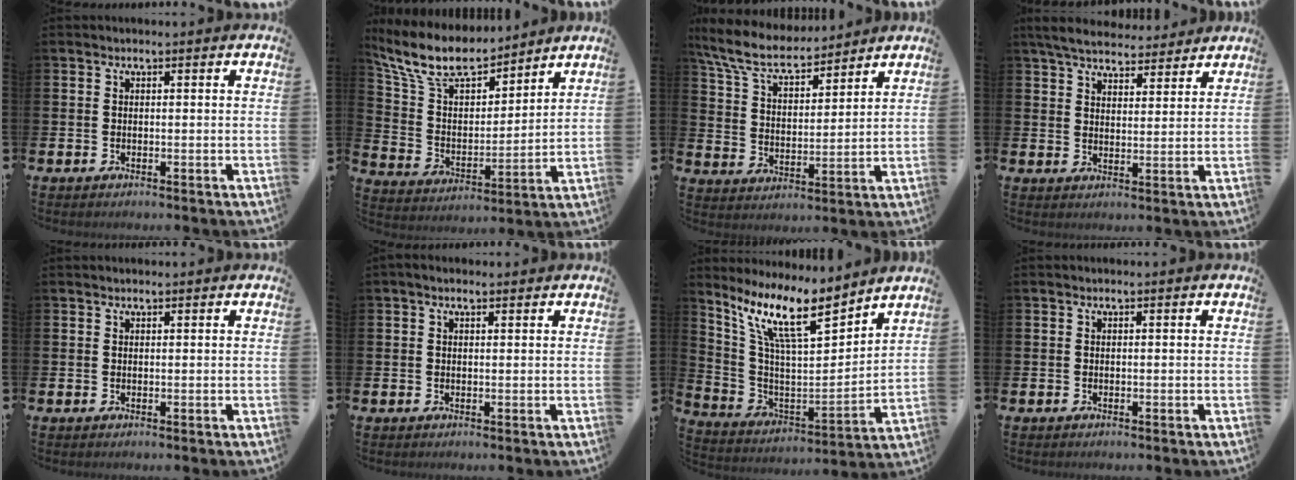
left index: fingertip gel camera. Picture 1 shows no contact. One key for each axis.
{"total": 10.7, "fx": 9.5, "fy": 3.3, "fz": 3.7, "tx": -0.125, "ty": -0.053, "tz": 0.171}
{"total": 8.2, "fx": 7.4, "fy": 2.1, "fz": 2.9, "tx": -0.092, "ty": -0.040, "tz": 0.133}
{"total": 5.8, "fx": 5.5, "fy": 1.4, "fz": 1.2, "tx": -0.043, "ty": -0.024, "tz": 0.099}
{"total": 0.7, "fx": 0.7, "fy": 0.1, "fz": 0.0, "tx": 0.007, "ty": -0.002, "tz": 0.011}
{"total": 1.3, "fx": 0.9, "fy": 0.4, "fz": 0.7, "tx": -0.015, "ty": 0.004, "tz": 0.016}
{"total": 12.3, "fx": 9.5, "fy": 3.0, "fz": 7.2, "tx": -0.172, "ty": -0.054, "tz": 0.164}
{"total": 0.0}